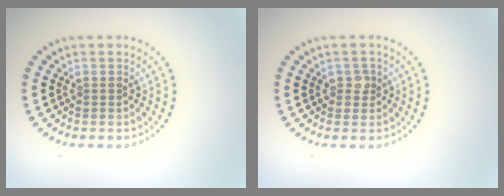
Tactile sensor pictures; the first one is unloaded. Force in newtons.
{"total": 1.1, "press": 1.0, "slide": 0.3}